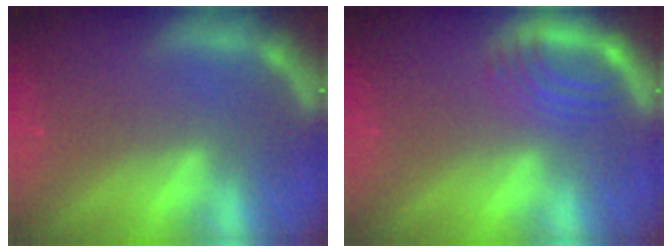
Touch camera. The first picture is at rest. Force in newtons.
{"total": 4.0}